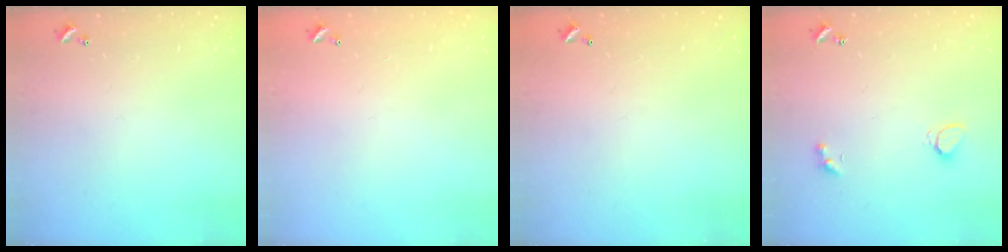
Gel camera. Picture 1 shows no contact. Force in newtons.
{"total": 2.8, "press": 2.8, "slide": 0.1}
{"total": 2.8, "press": 2.8, "slide": 0.1}
{"total": 2.1, "press": 2.0, "slide": 0.6}